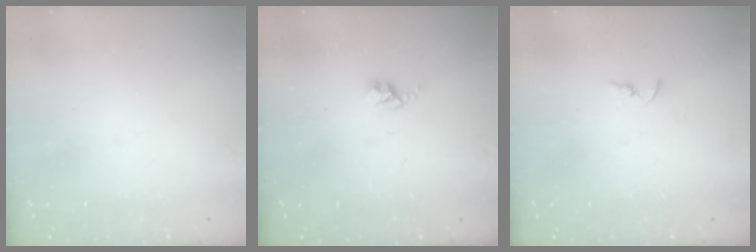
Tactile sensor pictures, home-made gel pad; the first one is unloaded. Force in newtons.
{"total": 2.4, "press": 2.4, "slide": 0.3}
{"total": 2.2, "press": 2.2, "slide": 0.2}